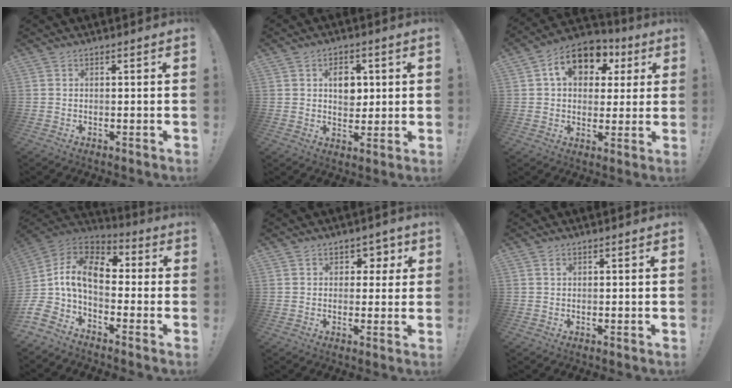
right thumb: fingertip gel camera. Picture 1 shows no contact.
{"total": 7.3, "force": [1.6, 5.8, 4.2], "torque": [-0.048, -0.001, 0.025]}
{"total": 14.6, "force": [5.6, 10.2, 8.7], "torque": [-0.131, -0.006, 0.104]}
{"total": 13.8, "force": [0.3, 7.7, 11.4], "torque": [-0.233, 0.007, 0.007]}
{"total": 4.6, "force": [2.1, 3.9, 1.2], "torque": [0.007, -0.016, 0.034]}
{"total": 0.9, "force": [0.5, 0.7, 0.4], "torque": [-0.001, -0.001, 0.008]}